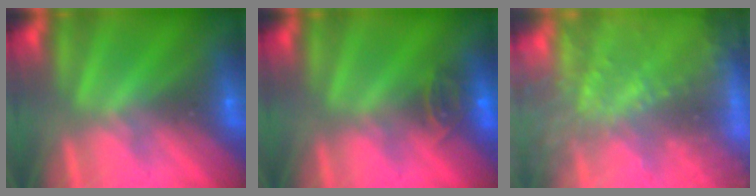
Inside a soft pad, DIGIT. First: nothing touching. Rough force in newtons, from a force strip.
{"total": 2.5}
{"total": 9.7}